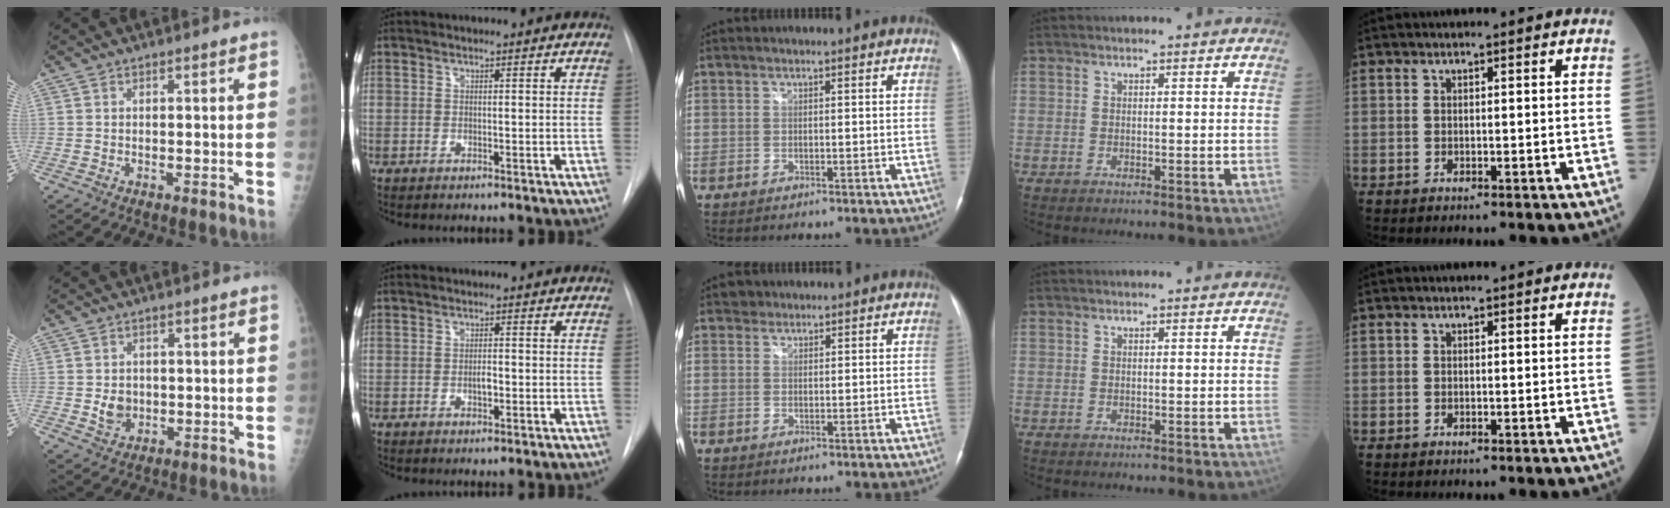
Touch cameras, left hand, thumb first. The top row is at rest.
{"thumb": {"total": 3.9, "force": [-0.1, 3.3, 2.1], "torque": [-0.022, -0.001, 0.007]}, "index": {"total": 1.5, "force": [-0.4, 0.6, 1.3], "torque": [-0.022, 0.002, -0.008]}, "middle": {"total": 1.4, "force": [1.0, 0.9, -0.1], "torque": [0.009, 0.005, 0.011]}}